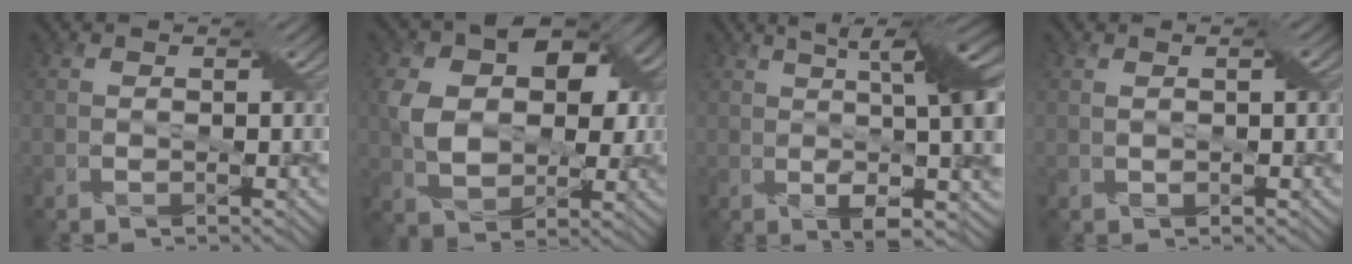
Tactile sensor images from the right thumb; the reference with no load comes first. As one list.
[{"total": 11.5, "force": [2.2, 7.9, 8.0], "torque": [-0.157, 0.005, 0.036]}, {"total": 13.0, "force": [2.2, 2.9, 12.4], "torque": [-0.185, 0.014, 0.037]}, {"total": 1.5, "force": [0.3, 0.2, 1.4], "torque": [-0.029, 0.005, 0.007]}]